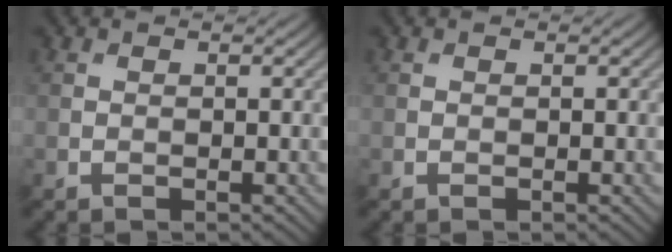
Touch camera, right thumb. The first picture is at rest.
{"total": 0.0}